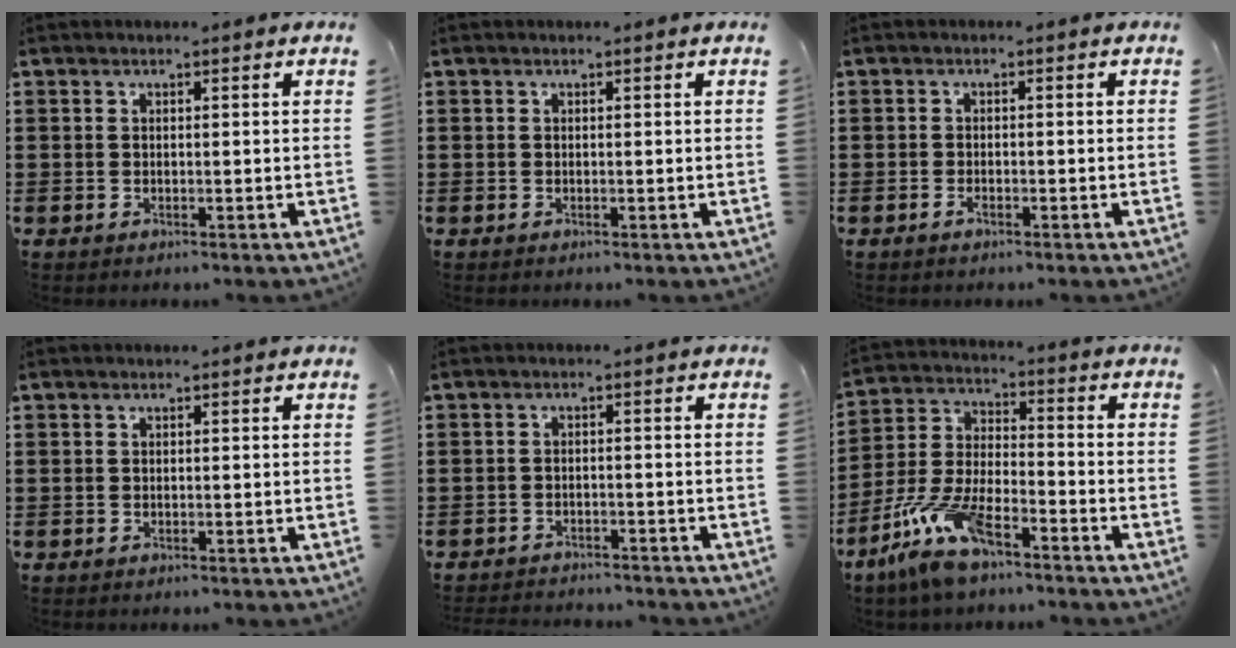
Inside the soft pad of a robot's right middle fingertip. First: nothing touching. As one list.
[{"total": 0.0}, {"total": 1.2, "force": [-0.8, 0.4, 0.8], "torque": [-0.025, -0.006, -0.016]}, {"total": 0.0}, {"total": 2.2, "force": [-2.2, 0.2, -0.2], "torque": [-0.004, 0.001, -0.048]}, {"total": 10.9, "force": [-7.9, 3.1, 6.9], "torque": [-0.157, 0.007, -0.157]}]